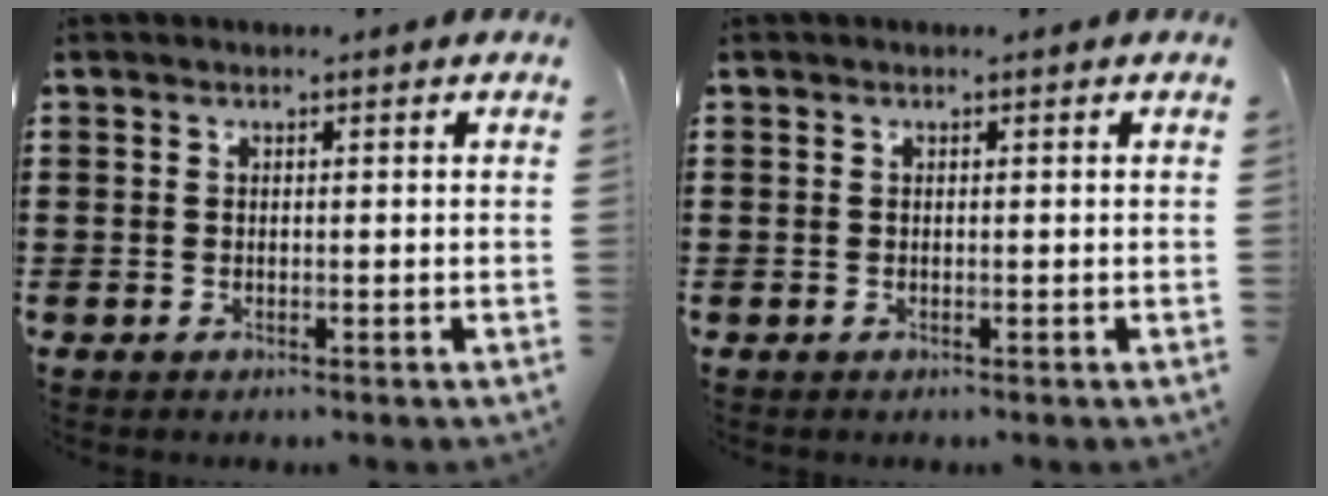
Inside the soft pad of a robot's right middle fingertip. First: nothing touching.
{"total": 0.0}